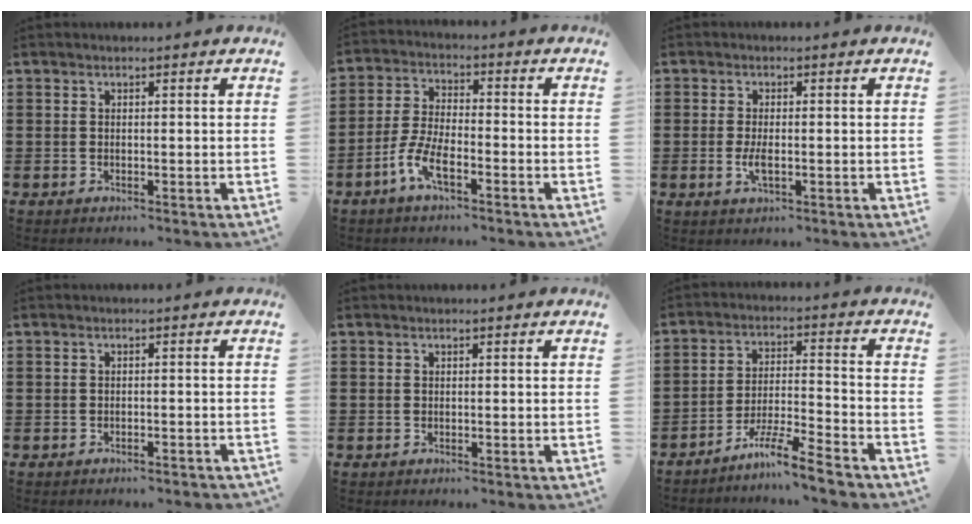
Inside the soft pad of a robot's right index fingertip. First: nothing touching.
{"total": 6.1, "force": [-3.6, 1.8, 4.6], "torque": [-0.118, -0.009, -0.073]}
{"total": 3.0, "force": [-0.5, 1.0, 2.7], "torque": [-0.064, -0.005, -0.014]}
{"total": 1.1, "force": [-1.1, 0.1, 0.2], "torque": [-0.008, -0.003, -0.021]}
{"total": 0.0}
{"total": 7.4, "force": [-6.3, 0.0, 3.9], "torque": [-0.084, -0.006, -0.123]}